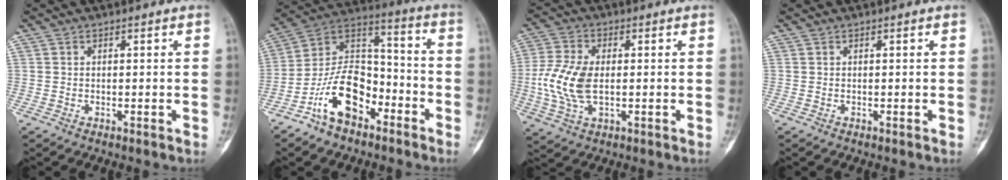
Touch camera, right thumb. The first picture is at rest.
{"total": 15.1, "force": [-8.0, 8.9, 9.3], "torque": [-0.147, 0.080, -0.153]}
{"total": 11.0, "force": [-0.5, 6.3, 9.0], "torque": [-0.204, 0.004, -0.008]}
{"total": 0.0}